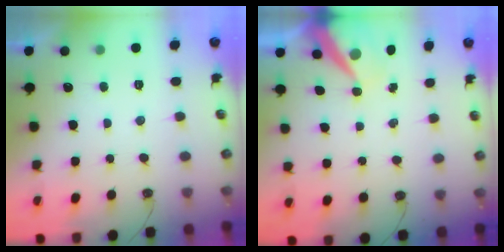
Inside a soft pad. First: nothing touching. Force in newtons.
{"total": 8.8, "press": 8.8, "slide": 1.1}